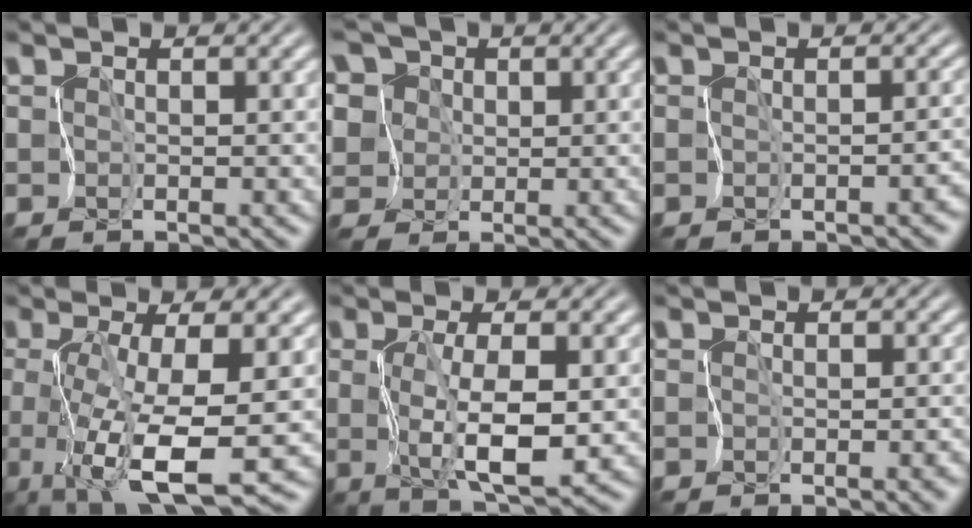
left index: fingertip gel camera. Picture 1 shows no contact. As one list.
[{"total": 12.0, "force": [5.7, 8.9, 5.6], "torque": [-0.144, 0.052, 0.068]}, {"total": 2.1, "force": [-1.5, 1.2, 0.9], "torque": [0.015, -0.004, -0.016]}, {"total": 8.3, "force": [-2.0, 1.5, 7.9], "torque": [-0.153, -0.014, -0.029]}, {"total": 4.8, "force": [-0.3, 1.1, 4.7], "torque": [-0.099, -0.007, 0.002]}, {"total": 1.9, "force": [-1.1, 1.1, 1.1], "torque": [0.007, -0.002, -0.007]}]